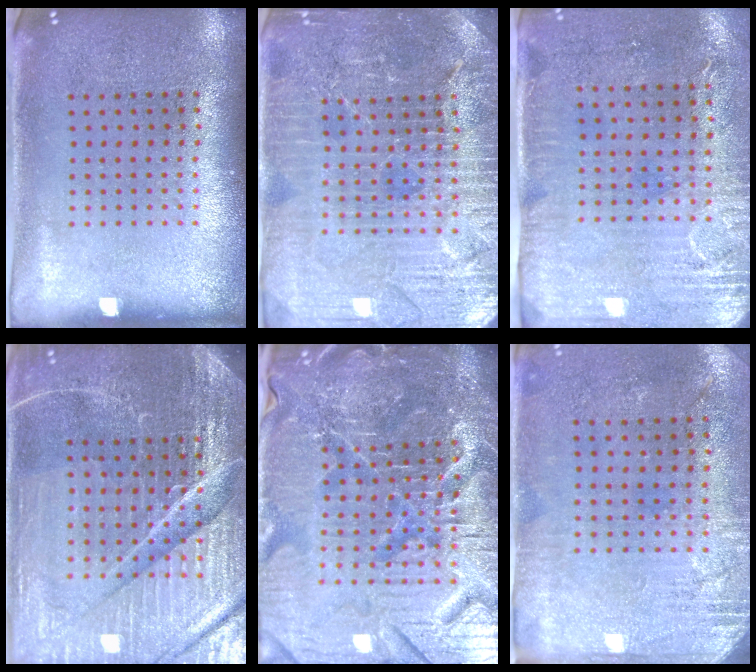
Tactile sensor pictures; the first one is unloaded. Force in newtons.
{"total": 4.4, "press": 4.1, "slide": 1.5}
{"total": 2.9, "press": 2.4, "slide": 1.6}
{"total": 6.3, "press": 5.6, "slide": 2.8}
{"total": 6.5, "press": 5.9, "slide": 2.7}
{"total": 2.7, "press": 2.3, "slide": 1.4}